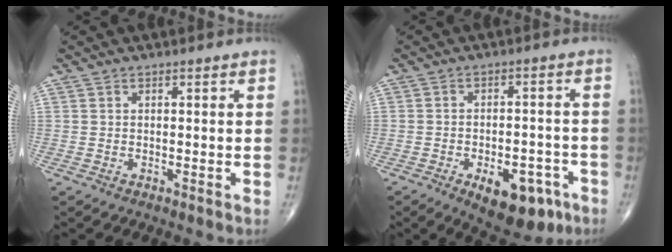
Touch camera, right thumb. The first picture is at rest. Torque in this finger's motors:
{"motor_torque": [1.28, 1.20, 0.63, -0.82, 0.26]}